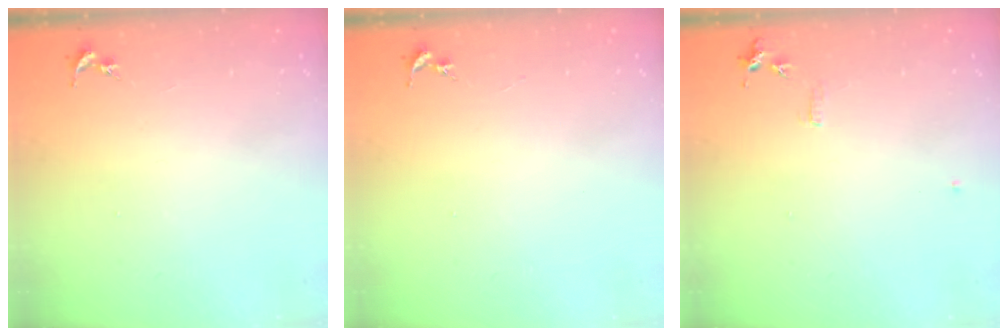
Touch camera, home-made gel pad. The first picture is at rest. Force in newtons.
{"total": 0.0}
{"total": 5.6, "press": 5.5, "slide": 0.7}